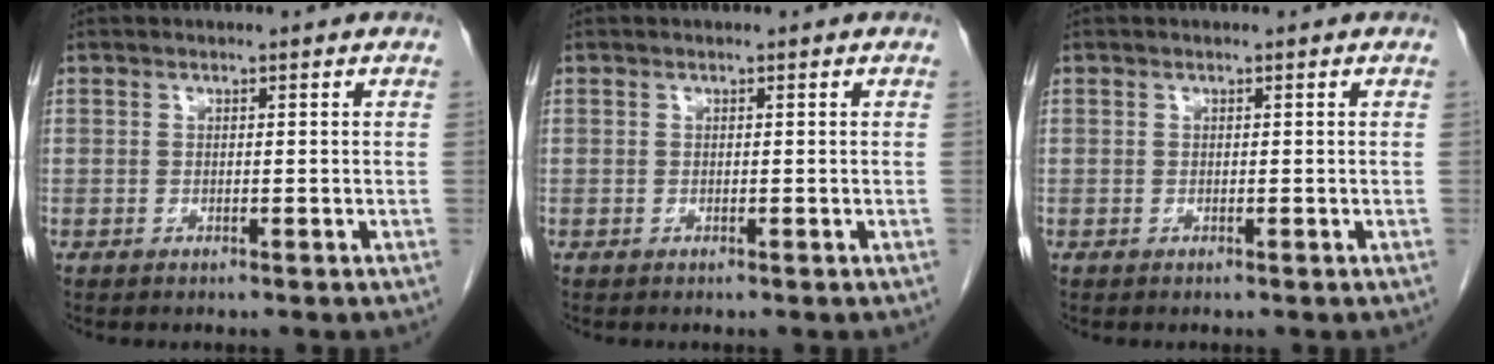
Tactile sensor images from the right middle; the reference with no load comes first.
{"total": 0.0}
{"total": 0.0}